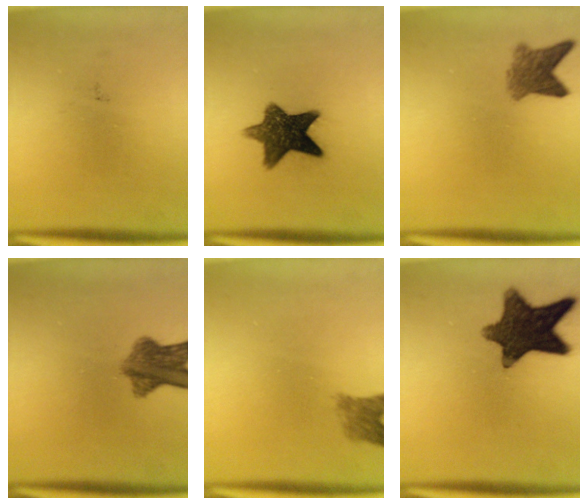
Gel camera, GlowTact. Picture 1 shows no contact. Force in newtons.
{"total": 10.7}
{"total": 4.1}
{"total": 7.3}
{"total": 2.7}
{"total": 12.8}